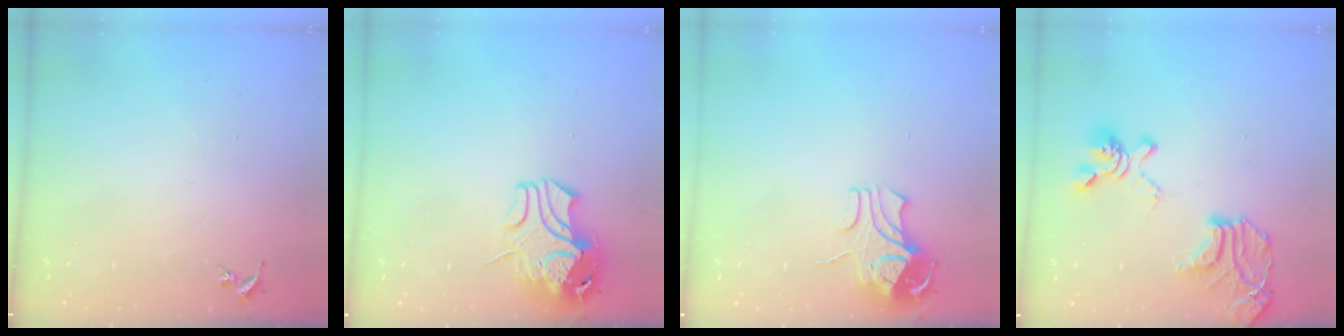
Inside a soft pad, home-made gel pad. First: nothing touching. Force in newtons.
{"total": 12.1, "press": 12.0, "slide": 1.8}
{"total": 9.3, "press": 9.3, "slide": 1.2}
{"total": 20.9, "press": 20.8, "slide": 2.0}